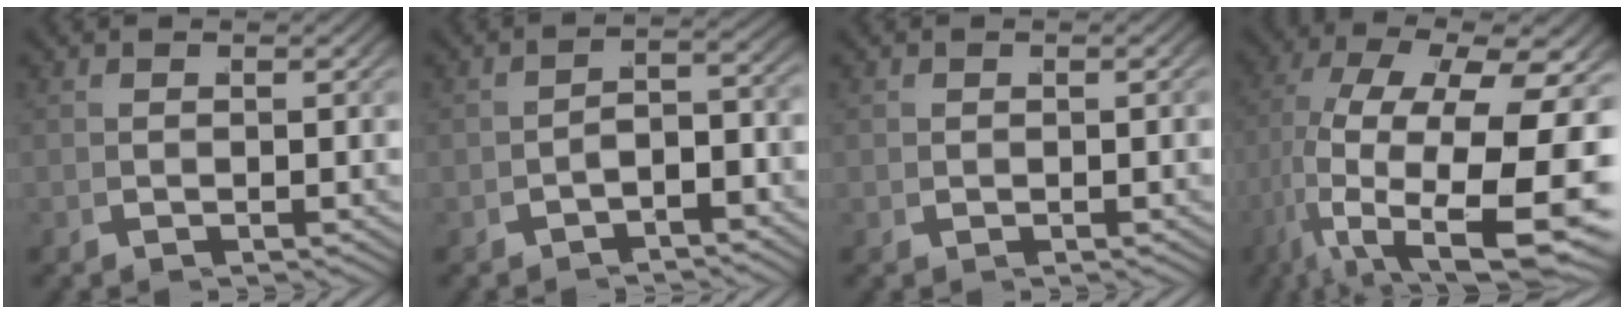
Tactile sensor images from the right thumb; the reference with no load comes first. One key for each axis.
{"total": 2.8, "fx": -1.8, "fy": 1.2, "fz": 1.8, "tx": -0.029, "ty": -0.007, "tz": -0.020}
{"total": 0.6, "fx": 0.2, "fy": 0.5, "fz": 0.2, "tx": -0.005, "ty": -0.004, "tz": 0.004}
{"total": 17.0, "fx": -1.1, "fy": 9.5, "fz": 14.1, "tx": -0.286, "ty": -0.075, "tz": 0.040}